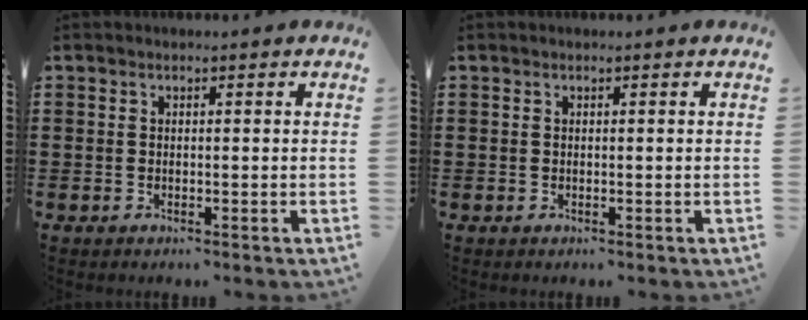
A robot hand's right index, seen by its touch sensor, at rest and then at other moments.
{"total": 0.0}